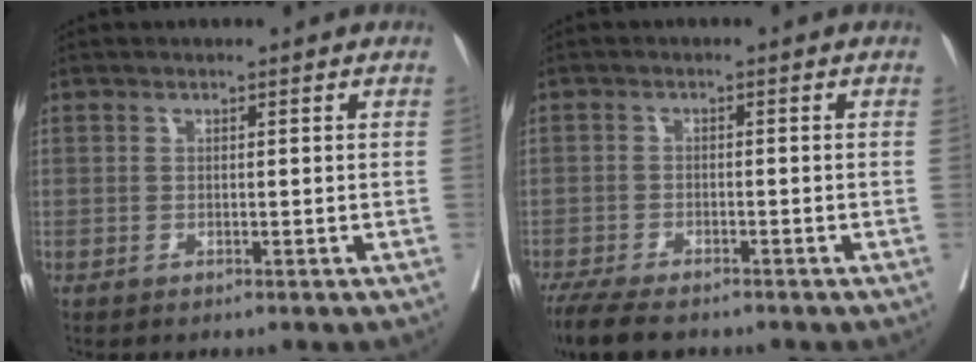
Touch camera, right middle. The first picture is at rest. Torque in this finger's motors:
{"motor_torque": [0.60, -0.59, 0.07, 0.02]}